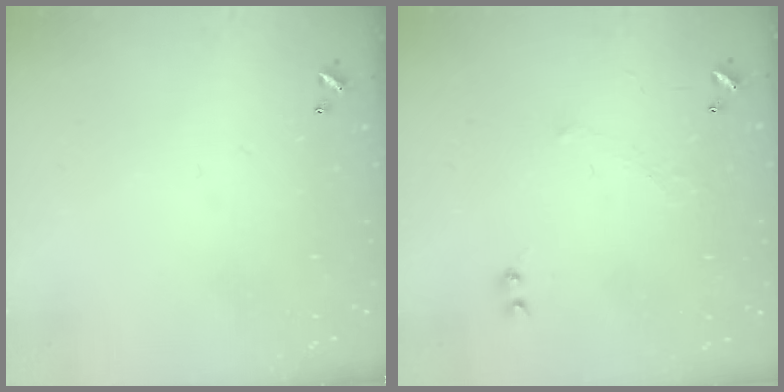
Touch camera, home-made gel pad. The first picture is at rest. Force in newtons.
{"total": 0.9, "press": 0.3, "slide": 0.8}